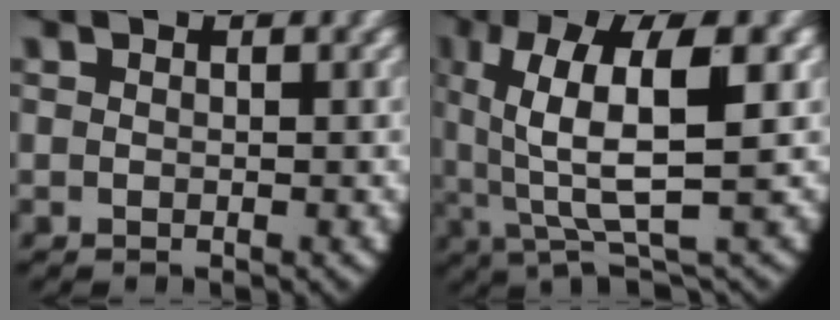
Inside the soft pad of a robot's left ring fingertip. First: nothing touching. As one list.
[{"total": 9.4, "force": [1.1, 4.3, 8.3], "torque": [-0.145, -0.008, 0.023]}]